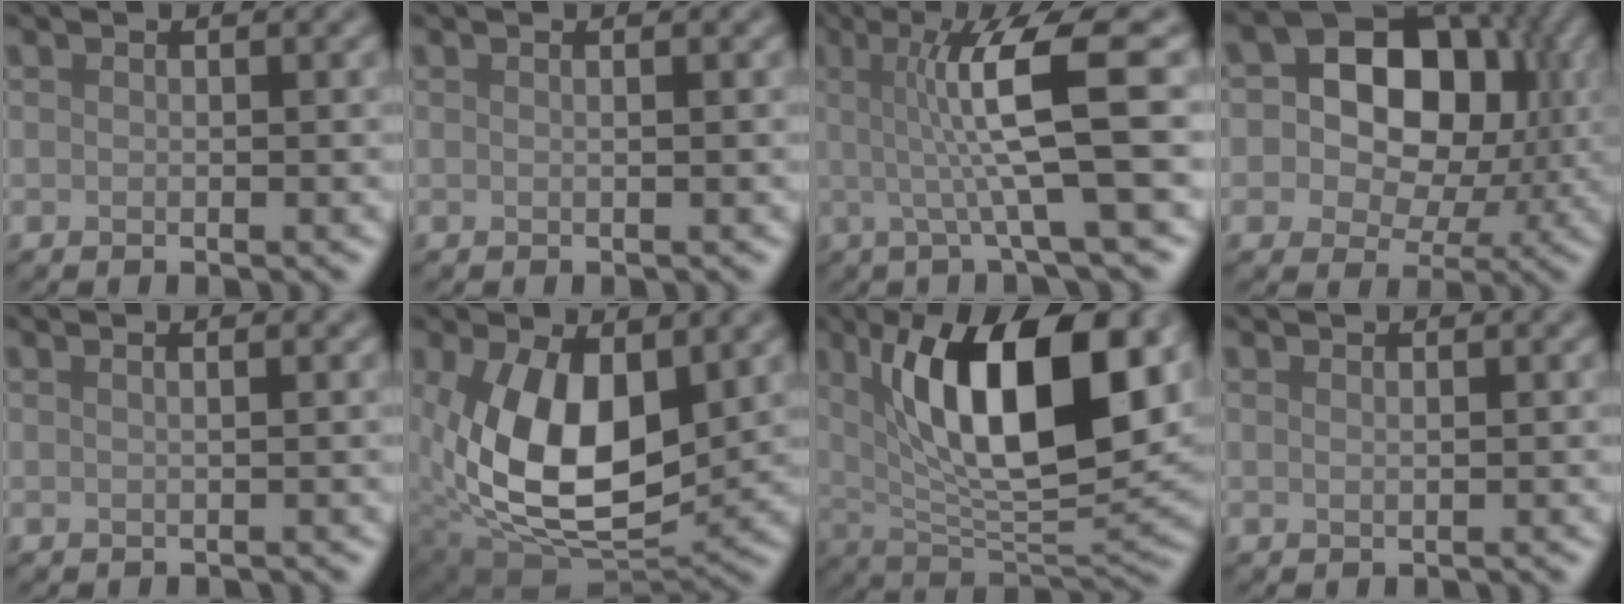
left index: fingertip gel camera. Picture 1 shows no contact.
{"total": 0.8, "force": [0.2, 0.3, 0.7], "torque": [-0.004, 0.002, -0.004]}
{"total": 7.7, "force": [0.7, 1.1, 7.6], "torque": [-0.123, 0.007, 0.011]}
{"total": 12.3, "force": [2.1, 9.2, 7.9], "torque": [-0.099, 0.024, 0.009]}
{"total": 1.1, "force": [0.1, 0.4, 1.0], "torque": [-0.009, 0.002, -0.008]}
{"total": 11.7, "force": [1.7, 6.9, 9.4], "torque": [-0.179, -0.020, 0.036]}
{"total": 13.2, "force": [4.1, 4.9, 11.5], "torque": [-0.166, 0.001, 0.063]}
{"total": 0.0}